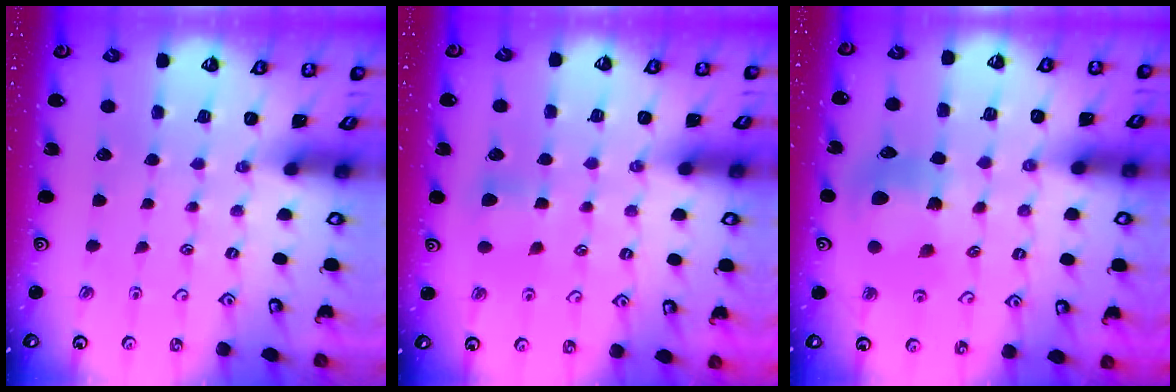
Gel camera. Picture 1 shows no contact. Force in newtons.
{"total": 5.8, "press": 5.7, "slide": 0.8}
{"total": 10.3, "press": 10.2, "slide": 1.4}